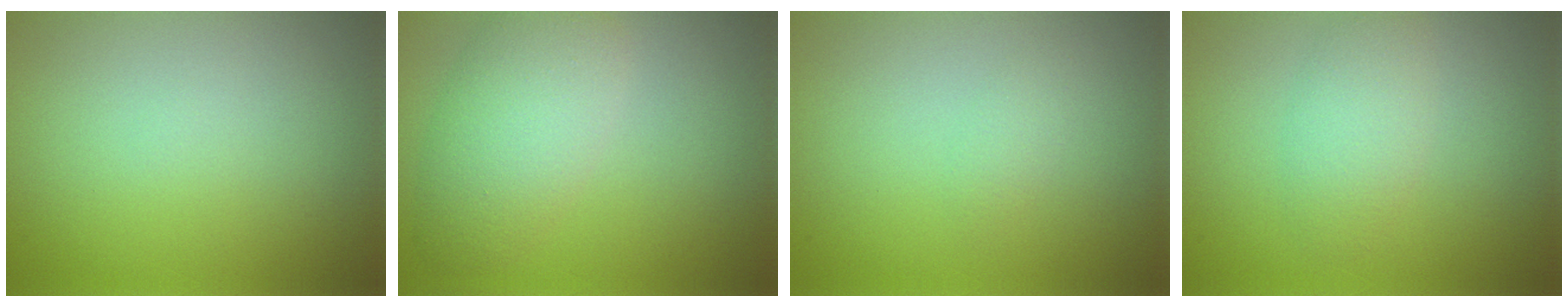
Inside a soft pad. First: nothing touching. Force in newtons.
{"total": 5.0, "press": 5.0, "slide": 0.2}
{"total": 0.9, "press": 0.9, "slide": 0.0}
{"total": 2.7, "press": 2.7, "slide": 0.1}